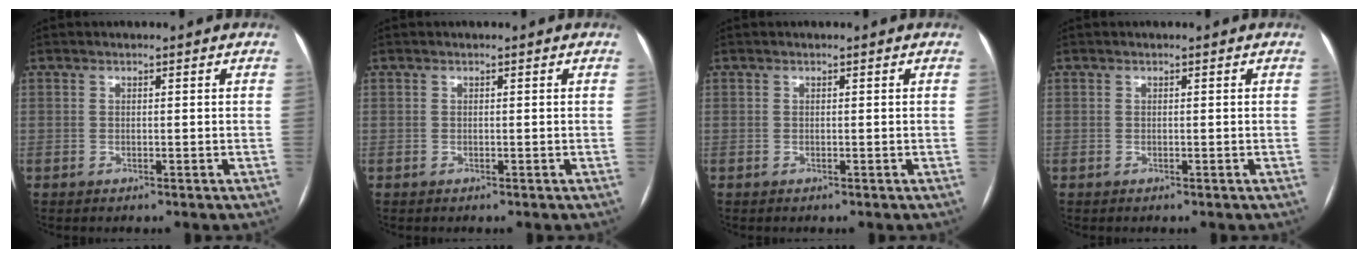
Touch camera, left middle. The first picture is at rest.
{"total": 0.0}
{"total": 0.0}
{"total": 0.0}